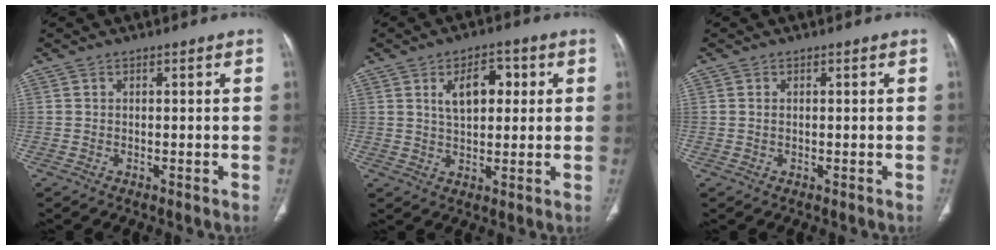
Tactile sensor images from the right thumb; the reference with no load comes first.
{"total": 7.7, "force": [2.2, 4.3, 6.0], "torque": [-0.073, 0.002, 0.037]}
{"total": 0.6, "force": [0.1, 0.4, 0.5], "torque": [-0.013, 0.000, 0.004]}